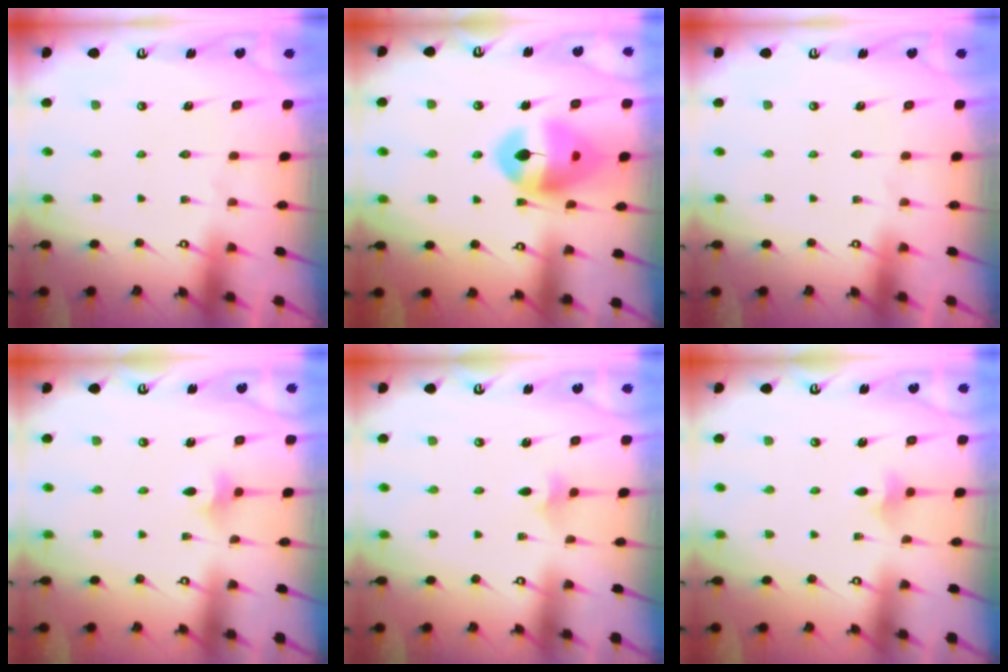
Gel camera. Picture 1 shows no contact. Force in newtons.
{"total": 14.5, "press": 14.4, "slide": 2.0}
{"total": 0.0}
{"total": 3.0, "press": 2.9, "slide": 0.7}
{"total": 2.3, "press": 2.2, "slide": 0.6}
{"total": 3.4, "press": 3.3, "slide": 0.8}